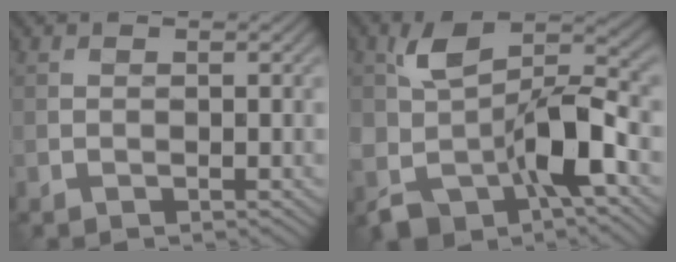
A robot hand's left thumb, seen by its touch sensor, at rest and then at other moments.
{"total": 11.7, "force": [-2.9, 6.5, 9.3], "torque": [-0.178, -0.001, -0.055]}